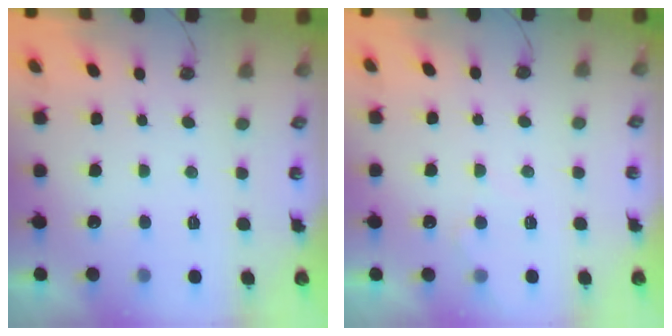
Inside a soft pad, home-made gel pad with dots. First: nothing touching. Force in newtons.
{"total": 4.3, "press": 4.3, "slide": 0.5}